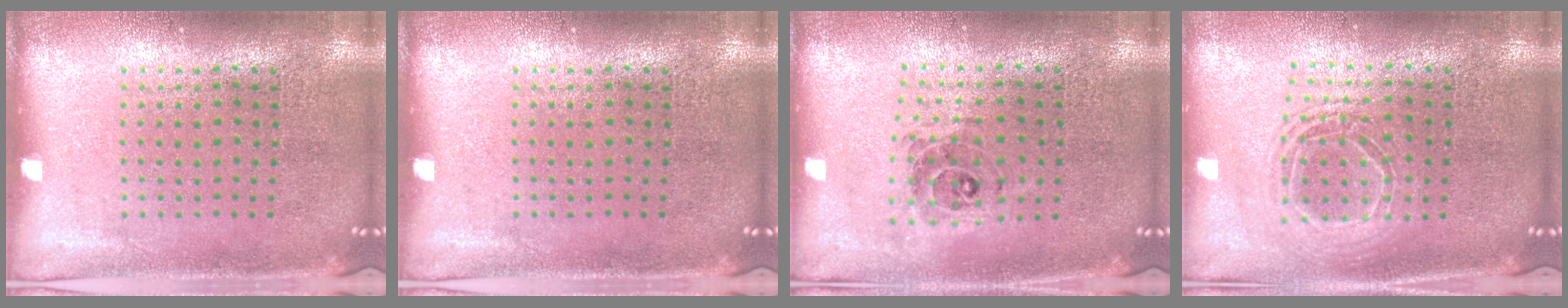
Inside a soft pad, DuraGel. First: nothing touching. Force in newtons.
{"total": 0.0}
{"total": 0.8, "press": 0.8, "slide": 0.2}
{"total": 1.6, "press": 1.4, "slide": 0.8}